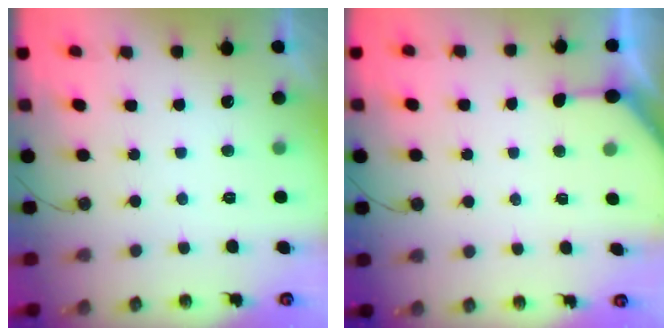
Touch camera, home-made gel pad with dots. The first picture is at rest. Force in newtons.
{"total": 3.3, "press": 3.3, "slide": 0.3}